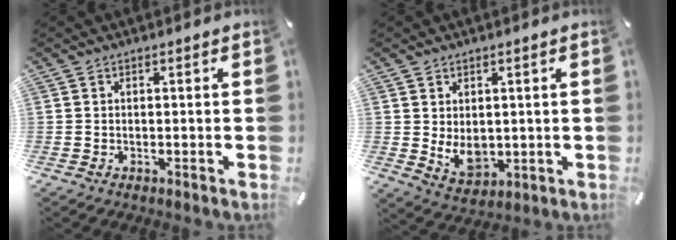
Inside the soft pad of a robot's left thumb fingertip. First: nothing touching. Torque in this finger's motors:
{"motor_torque": [1.26, 1.44, 0.34, -0.22, 0.25]}